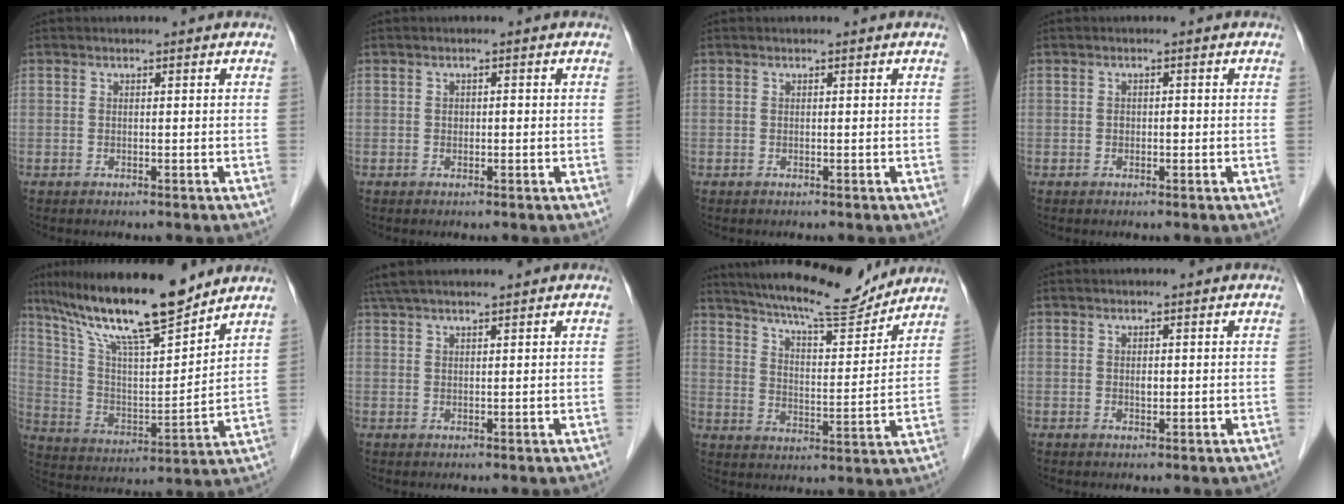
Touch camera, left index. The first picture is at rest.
{"total": 0.8, "force": [-0.1, 0.5, 0.6], "torque": [-0.008, 0.003, -0.003]}
{"total": 0.0}
{"total": 0.9, "force": [-0.2, 0.6, 0.7], "torque": [-0.009, 0.003, -0.004]}
{"total": 17.7, "force": [14.4, 1.8, 10.2], "torque": [-0.182, 0.003, 0.259]}
{"total": 6.4, "force": [5.4, 0.1, 3.3], "torque": [-0.054, 0.036, 0.096]}
{"total": 15.3, "force": [13.8, 1.7, 6.2], "torque": [-0.108, -0.001, 0.211]}
{"total": 0.8, "force": [0.1, 0.5, 0.6], "torque": [-0.011, 0.000, 0.003]}